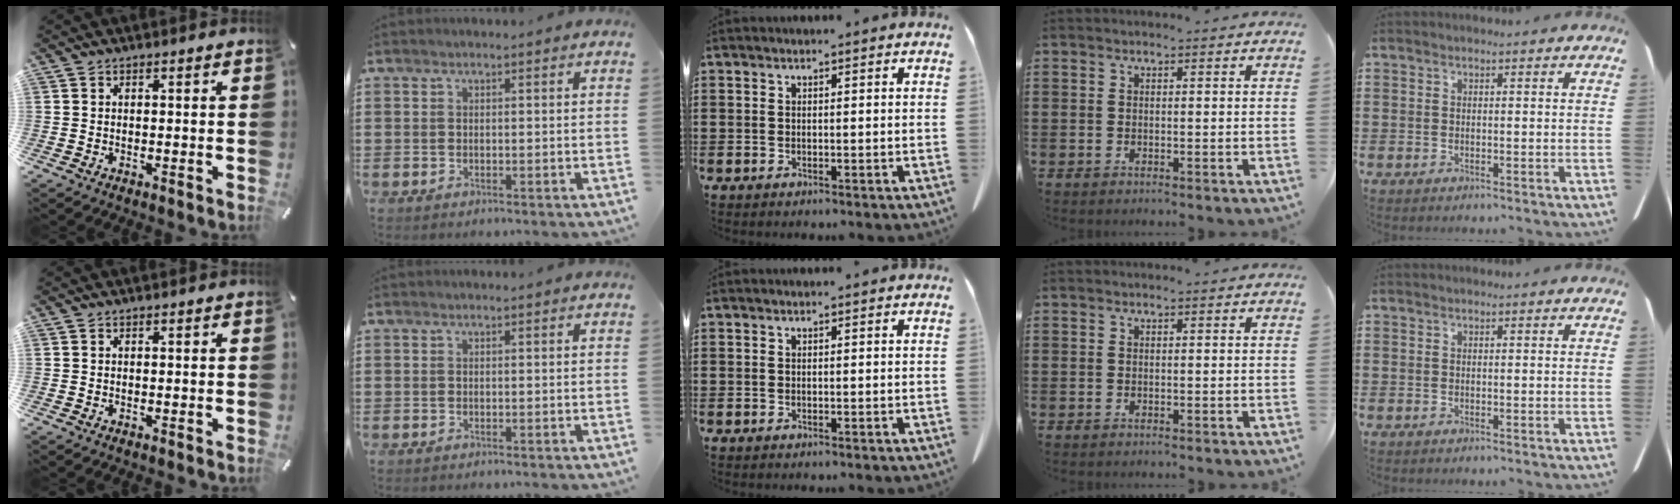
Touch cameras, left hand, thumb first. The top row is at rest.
{}